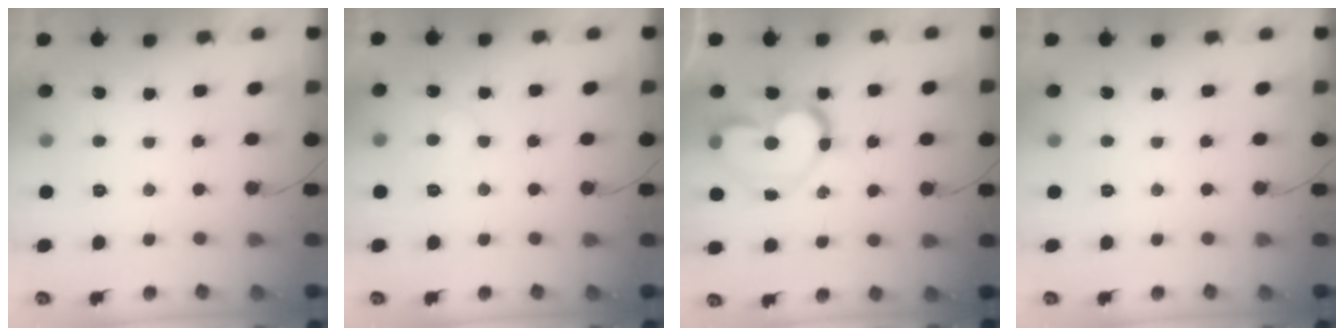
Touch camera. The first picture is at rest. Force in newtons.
{"total": 6.0, "press": 6.0, "slide": 0.6}
{"total": 14.9, "press": 14.8, "slide": 1.4}
{"total": 0.0}